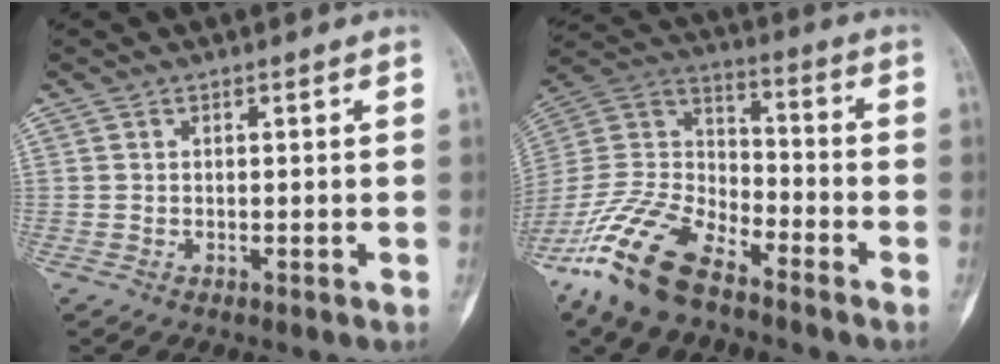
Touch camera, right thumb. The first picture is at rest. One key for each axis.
{"total": 17.4, "fx": -12.3, "fy": 7.2, "fz": 10.1, "tx": -0.204, "ty": 0.056, "tz": -0.240}